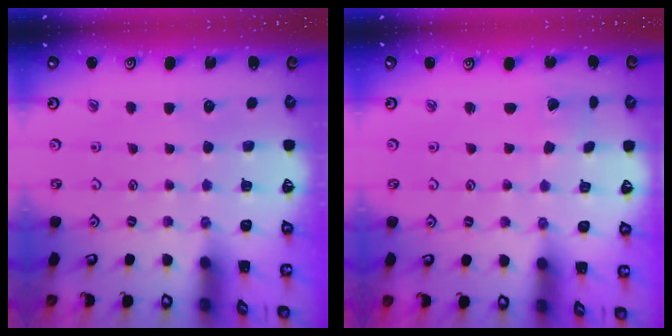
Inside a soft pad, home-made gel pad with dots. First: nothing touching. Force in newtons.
{"total": 1.5, "press": 1.5, "slide": 0.0}